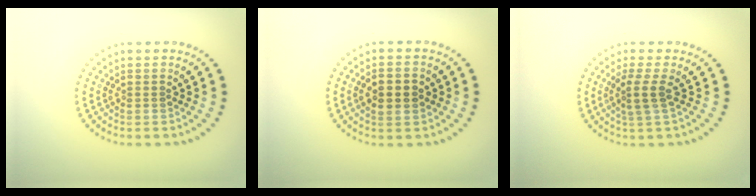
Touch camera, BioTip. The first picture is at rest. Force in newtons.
{"total": 2.8, "press": 2.8, "slide": 0.1}
{"total": 2.0, "press": 1.5, "slide": 1.4}